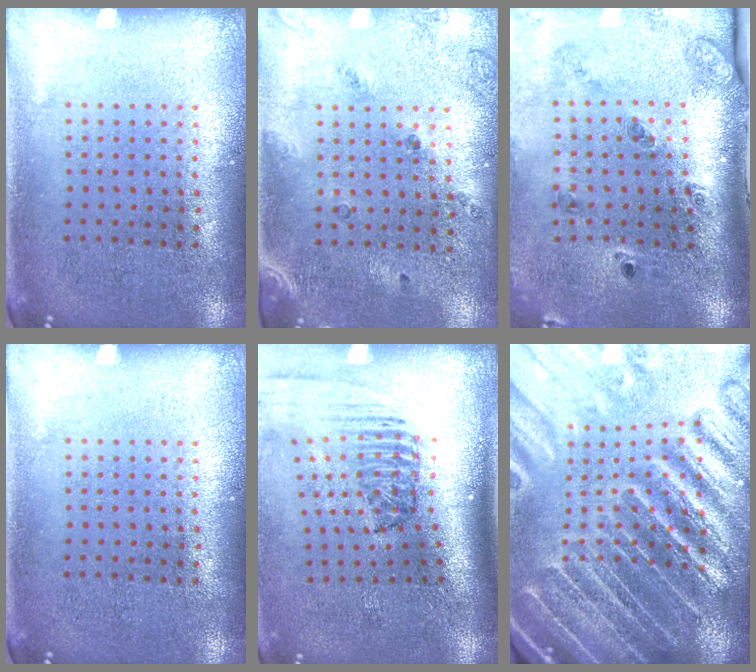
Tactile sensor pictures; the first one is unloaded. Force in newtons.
{"total": 1.6, "press": 1.1, "slide": 1.1}
{"total": 1.8, "press": 1.5, "slide": 1.0}
{"total": 0.0}
{"total": 2.4, "press": 1.7, "slide": 1.8}
{"total": 5.1, "press": 4.5, "slide": 2.4}